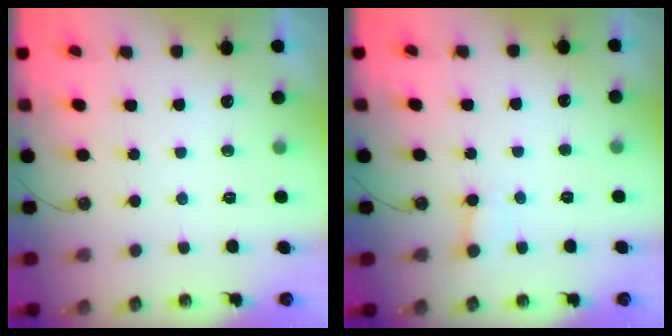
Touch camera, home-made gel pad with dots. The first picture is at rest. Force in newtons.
{"total": 2.2, "press": 2.2, "slide": 0.2}